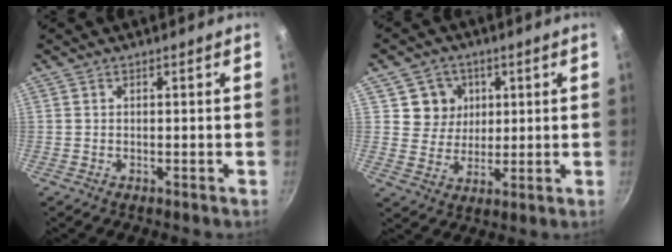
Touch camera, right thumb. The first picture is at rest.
{"total": 7.2, "force": [2.3, 6.6, 1.7], "torque": [0.008, -0.008, 0.041]}